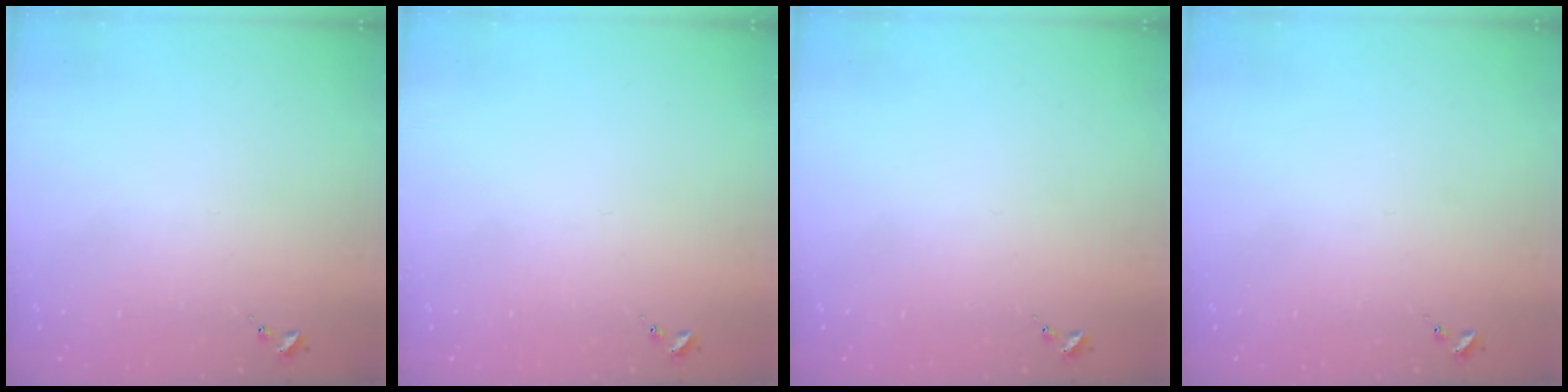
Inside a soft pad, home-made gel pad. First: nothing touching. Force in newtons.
{"total": 0.0}
{"total": 0.0}
{"total": 0.0}